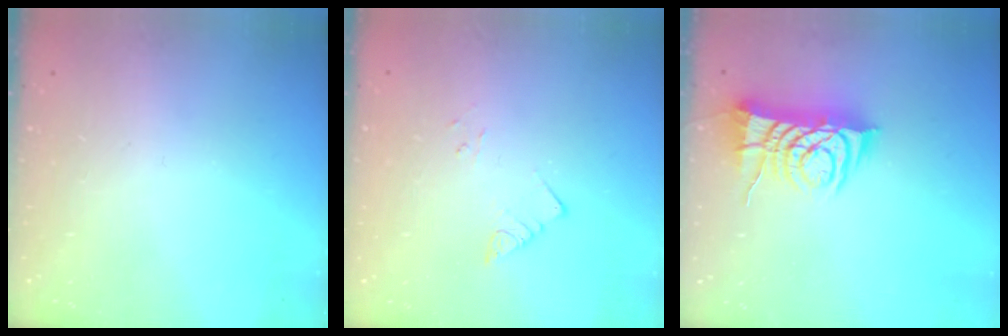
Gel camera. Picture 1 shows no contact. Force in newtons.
{"total": 2.9, "press": 2.9, "slide": 0.4}
{"total": 9.2, "press": 9.1, "slide": 1.1}